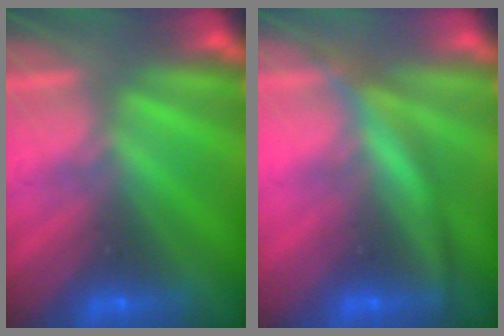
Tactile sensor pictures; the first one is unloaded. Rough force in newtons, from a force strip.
{"total": 3.3}